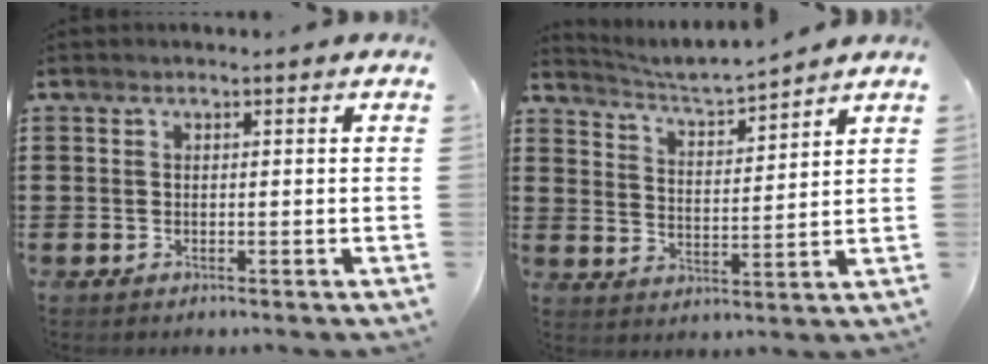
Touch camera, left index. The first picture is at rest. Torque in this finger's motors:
{"motor_torque": [0.39, 0.08, 0.12, 0.04]}